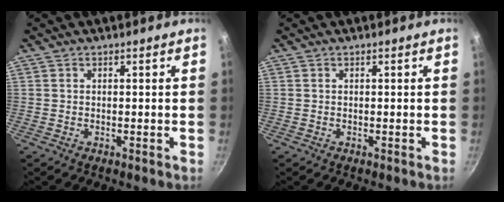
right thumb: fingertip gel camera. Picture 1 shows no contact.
{"total": 0.0}